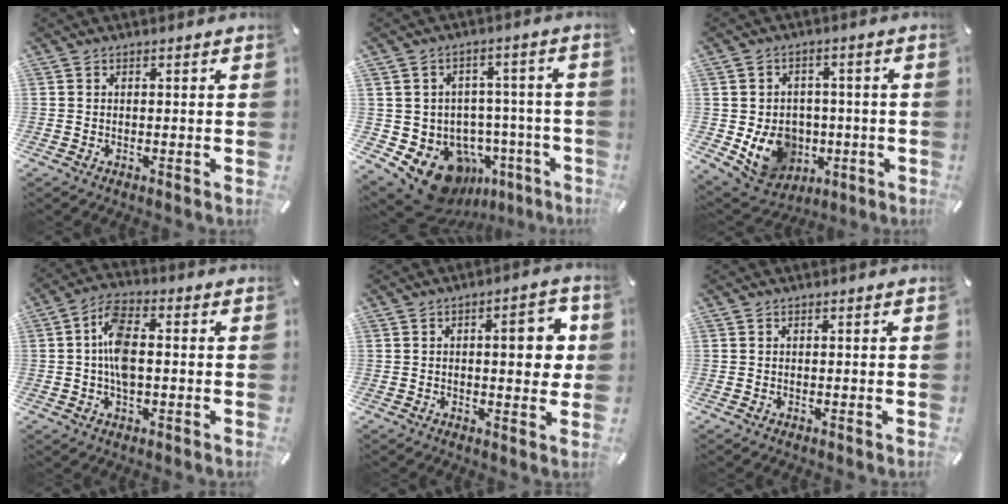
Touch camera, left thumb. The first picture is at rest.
{"total": 14.0, "force": [-7.9, 9.6, 6.5], "torque": [-0.092, 0.039, -0.120]}
{"total": 11.5, "force": [-2.3, 10.2, 4.8], "torque": [-0.096, 0.006, -0.029]}
{"total": 8.7, "force": [-0.3, 4.6, 7.4], "torque": [-0.157, 0.007, -0.007]}
{"total": 9.1, "force": [1.4, 3.8, 8.2], "torque": [-0.094, -0.008, 0.013]}
{"total": 0.0}